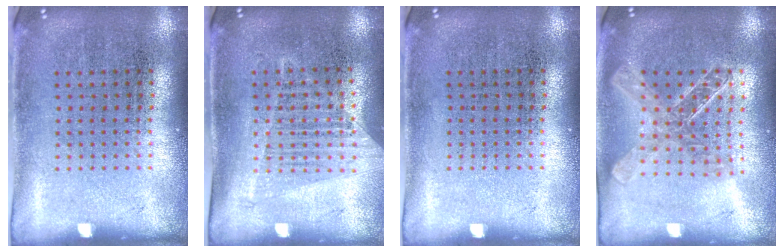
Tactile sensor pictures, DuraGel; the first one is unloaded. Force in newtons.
{"total": 1.3, "press": 1.2, "slide": 0.4}
{"total": 0.0}
{"total": 1.8, "press": 1.6, "slide": 0.8}